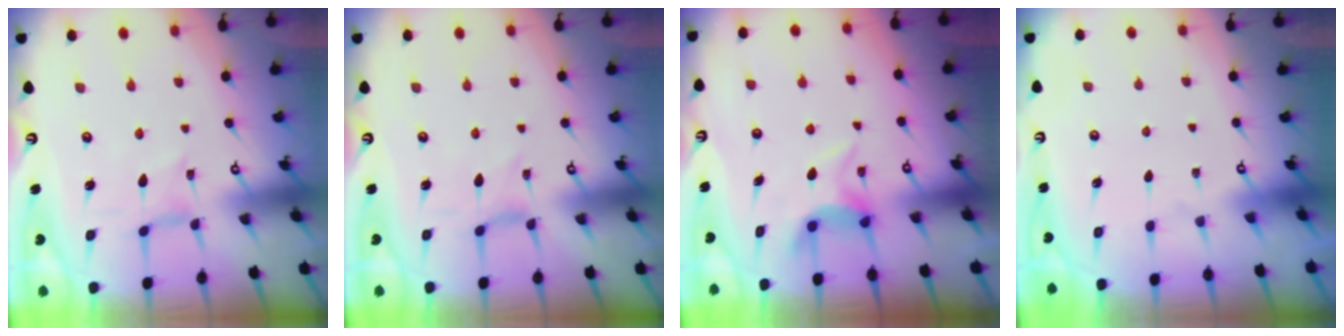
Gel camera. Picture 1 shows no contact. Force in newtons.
{"total": 0.0}
{"total": 6.4, "press": 6.4, "slide": 0.1}
{"total": 0.0}